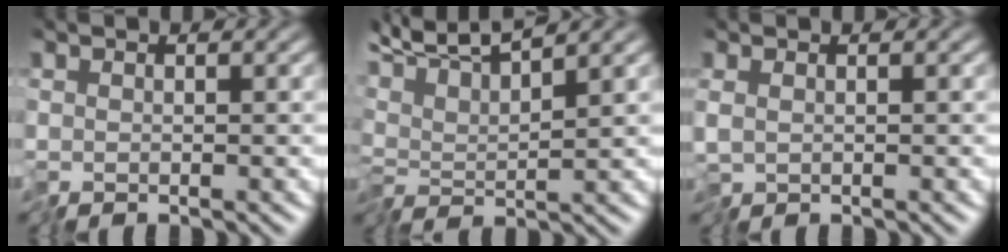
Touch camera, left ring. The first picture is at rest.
{"total": 4.5, "force": [3.3, 0.4, 3.0], "torque": [-0.059, 0.020, 0.053]}
{"total": 0.6, "force": [0.0, 0.2, 0.6], "torque": [-0.017, -0.002, 0.000]}